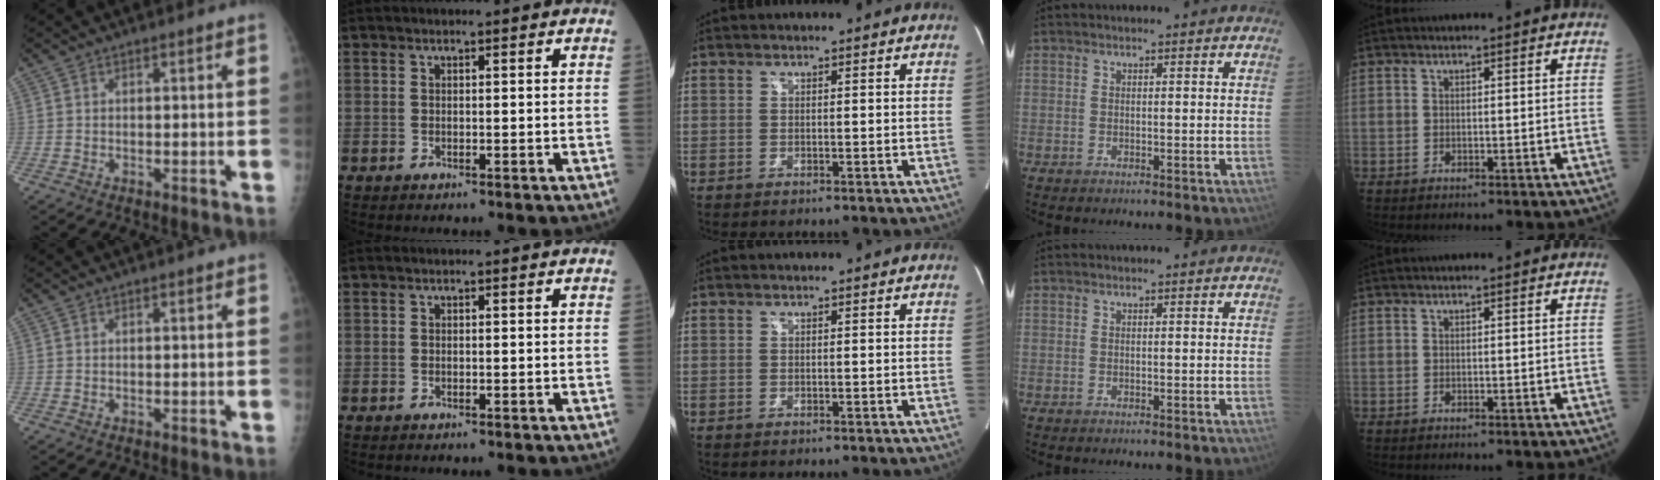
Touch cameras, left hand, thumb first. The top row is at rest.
{}